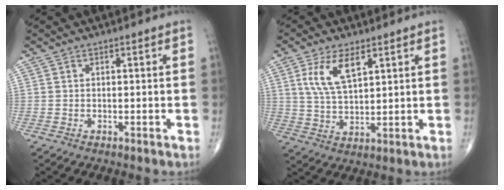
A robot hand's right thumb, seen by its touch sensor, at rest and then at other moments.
{"total": 8.4, "force": [3.8, 3.6, 6.6], "torque": [-0.123, -0.014, 0.080]}